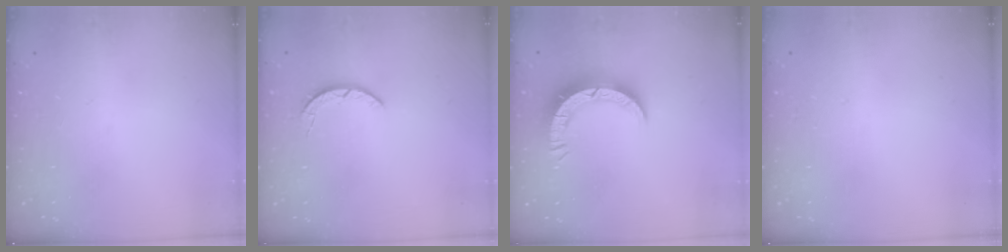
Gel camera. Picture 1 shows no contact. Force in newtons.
{"total": 2.2, "press": 2.2, "slide": 0.4}
{"total": 8.2, "press": 8.2, "slide": 0.9}
{"total": 2.7, "press": 2.7, "slide": 0.2}